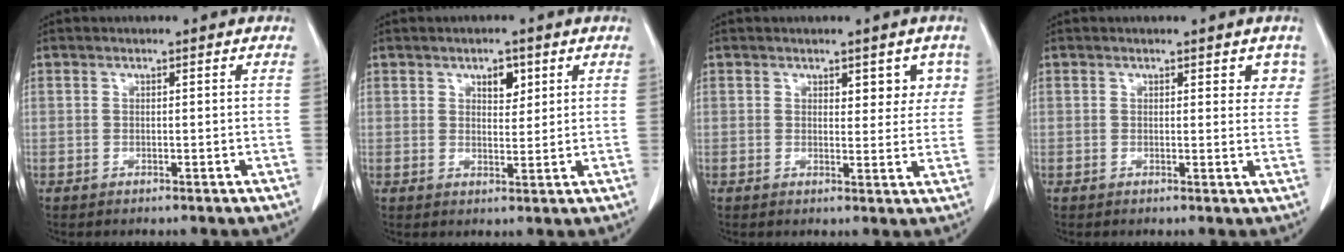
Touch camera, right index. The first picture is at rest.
{"total": 3.2, "force": [1.7, 1.7, 2.1], "torque": [-0.029, -0.002, 0.027]}
{"total": 4.3, "force": [2.1, 2.4, 2.9], "torque": [-0.015, 0.003, 0.023]}
{"total": 2.9, "force": [1.7, 1.5, 1.8], "torque": [-0.003, -0.004, 0.015]}